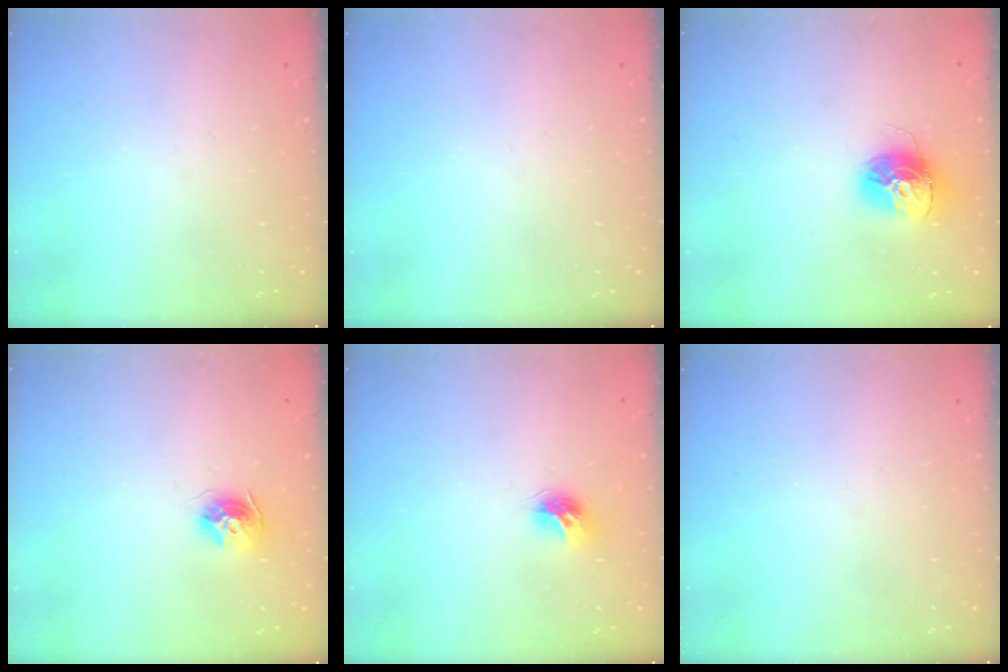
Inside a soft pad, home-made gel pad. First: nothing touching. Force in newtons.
{"total": 0.0}
{"total": 13.8, "press": 13.7, "slide": 1.3}
{"total": 9.5, "press": 9.5, "slide": 0.4}
{"total": 7.8, "press": 7.8, "slide": 0.4}
{"total": 0.0}